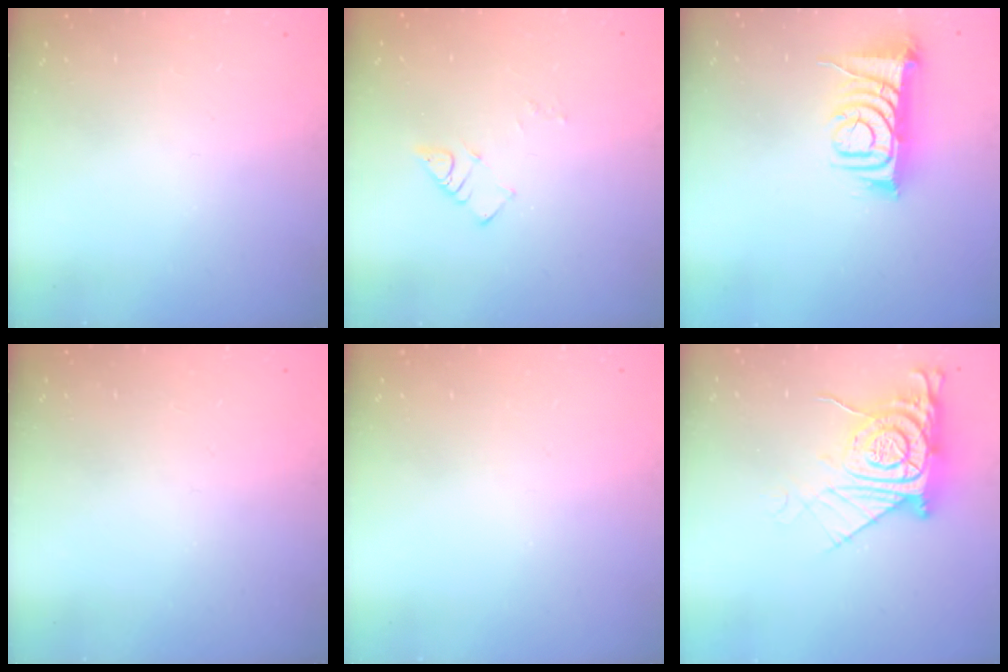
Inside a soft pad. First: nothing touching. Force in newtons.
{"total": 4.1, "press": 4.0, "slide": 0.7}
{"total": 9.7, "press": 9.6, "slide": 1.2}
{"total": 0.0}
{"total": 0.0}
{"total": 14.5, "press": 14.4, "slide": 1.2}